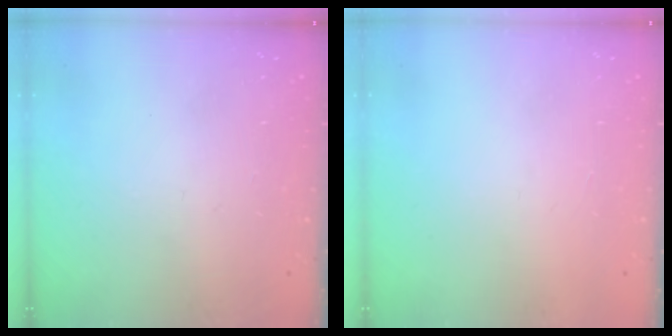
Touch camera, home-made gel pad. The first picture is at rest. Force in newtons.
{"total": 1.5, "press": 1.5, "slide": 0.1}